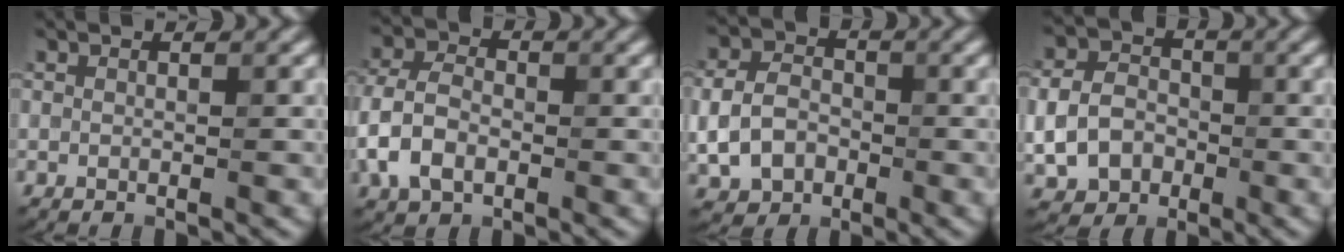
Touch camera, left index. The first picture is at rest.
{"total": 4.9, "force": [-1.5, 3.2, 3.4], "torque": [-0.081, 0.009, -0.034]}
{"total": 4.5, "force": [-1.0, 3.5, 2.7], "torque": [-0.060, 0.004, -0.020]}
{"total": 5.1, "force": [-1.1, 4.1, 2.8], "torque": [-0.065, -0.001, -0.019]}